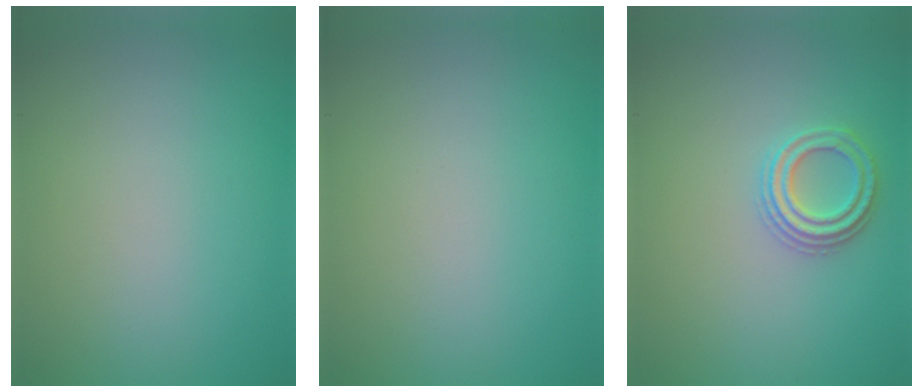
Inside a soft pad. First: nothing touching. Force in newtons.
{"total": 0.0}
{"total": 2.5, "press": 2.4, "slide": 0.4}